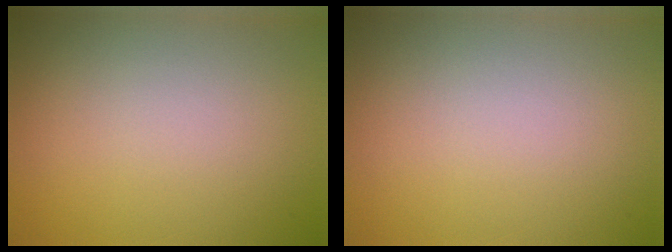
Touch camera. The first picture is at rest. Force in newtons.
{"total": 0.0}